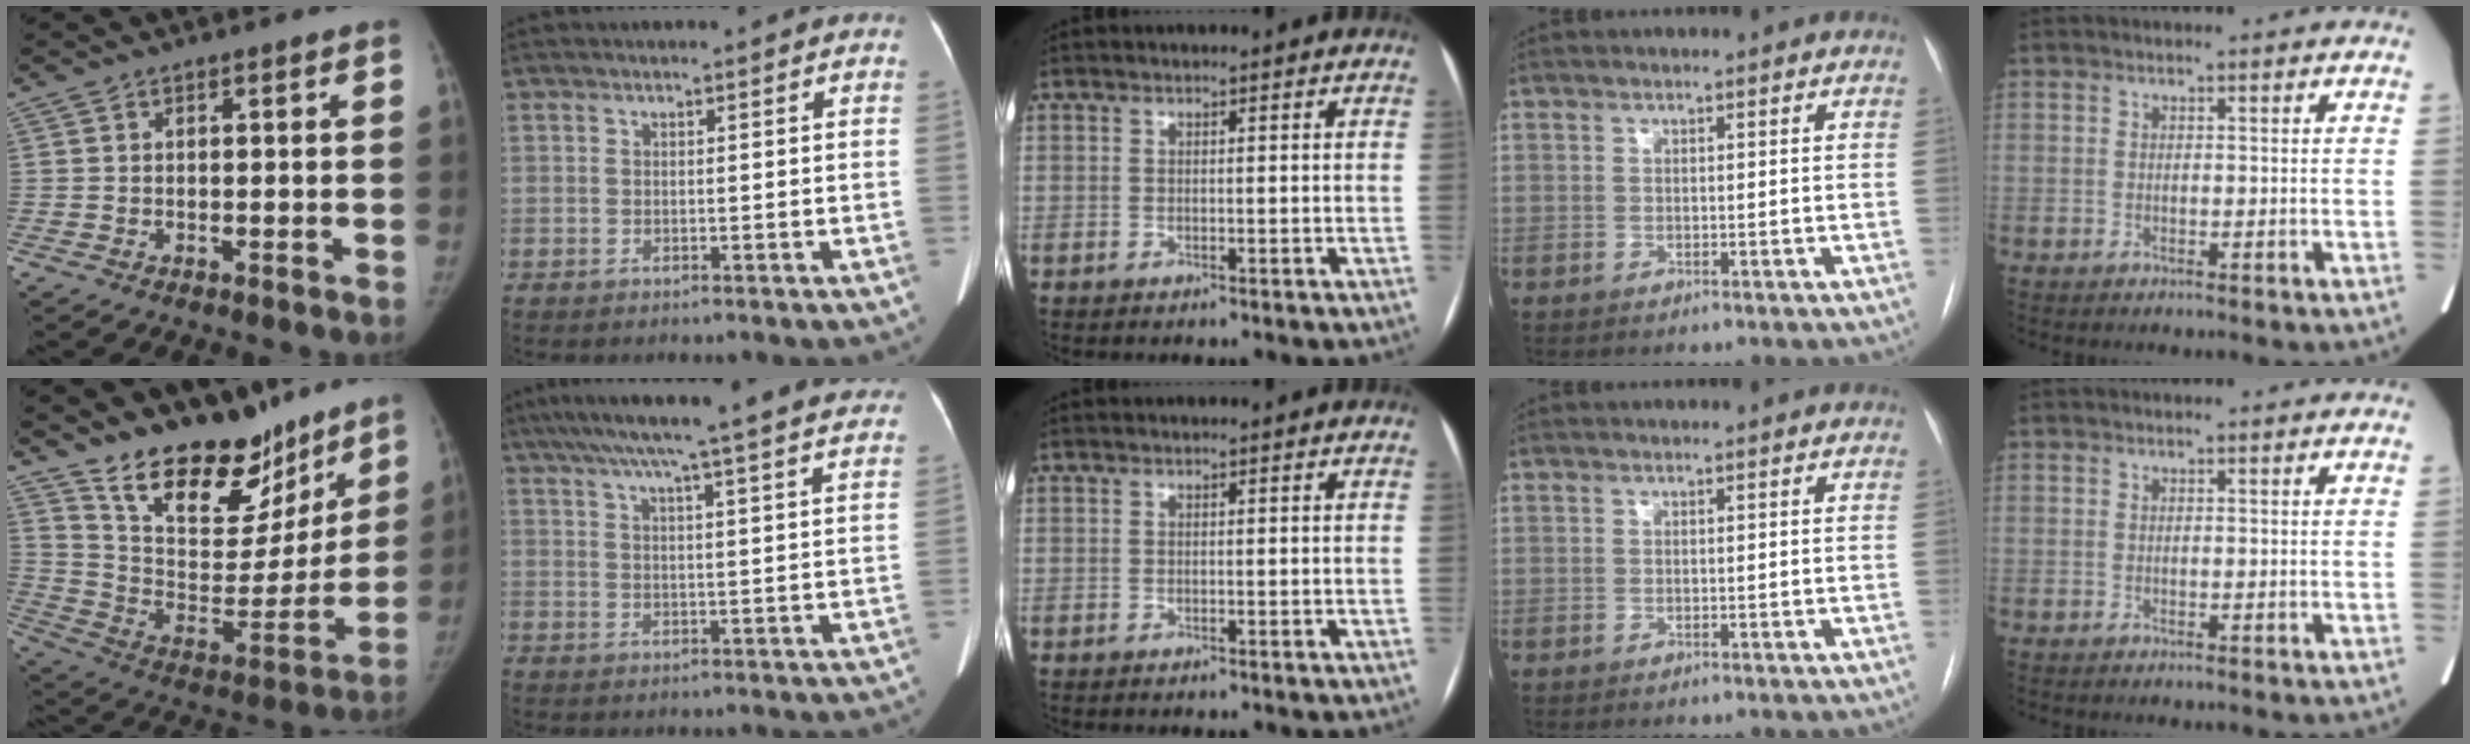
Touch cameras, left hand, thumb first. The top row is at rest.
{"thumb": {"total": 22.9, "force": [17.5, 10.6, 10.2], "torque": [-0.108, -0.104, 0.287]}, "index": {"total": 22.1, "force": [18.9, 0.6, 11.4], "torque": [-0.186, 0.011, 0.241]}}